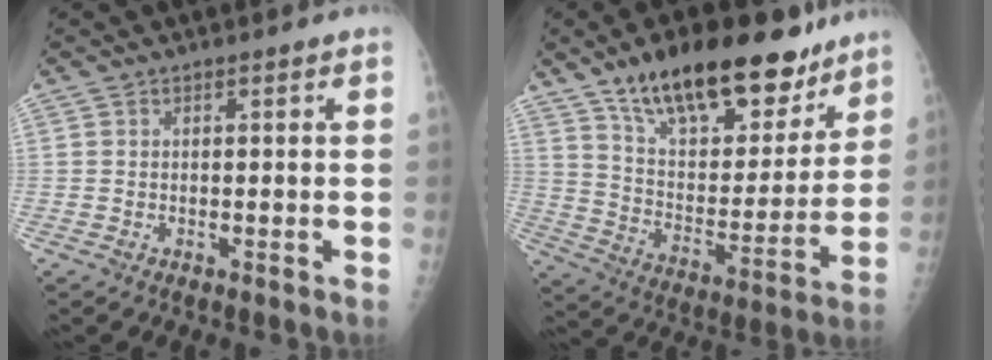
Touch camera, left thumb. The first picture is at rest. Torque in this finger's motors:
{"motor_torque": [1.03, 1.01, 1.37, -1.40, 0.28]}